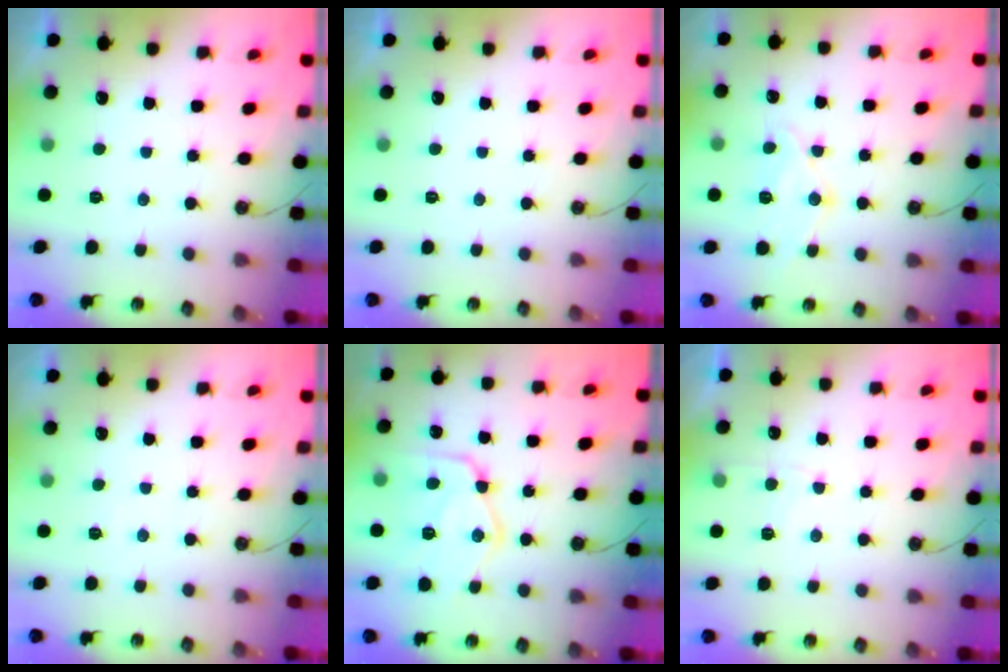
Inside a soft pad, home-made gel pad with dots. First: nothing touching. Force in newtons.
{"total": 0.0}
{"total": 12.4, "press": 12.3, "slide": 1.3}
{"total": 3.0, "press": 2.9, "slide": 0.5}
{"total": 17.6, "press": 17.5, "slide": 1.7}
{"total": 5.1, "press": 5.0, "slide": 0.6}